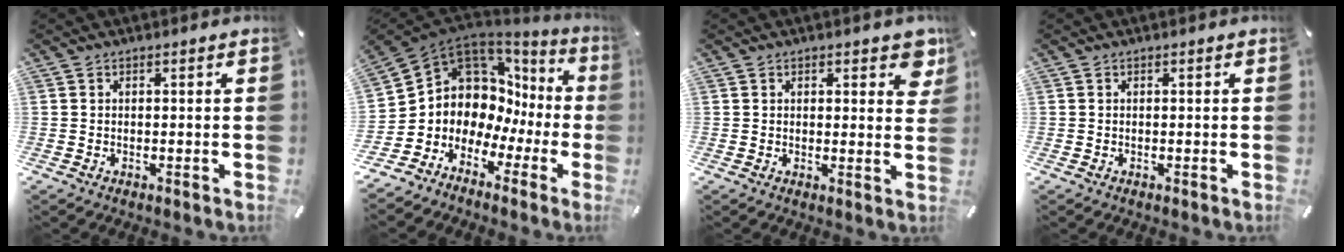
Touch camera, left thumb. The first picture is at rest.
{"total": 7.6, "force": [2.8, 6.9, 1.4], "torque": [-0.053, -0.070, 0.056]}
{"total": 4.6, "force": [2.5, 2.4, 3.0], "torque": [-0.025, -0.011, 0.037]}
{"total": 0.0}